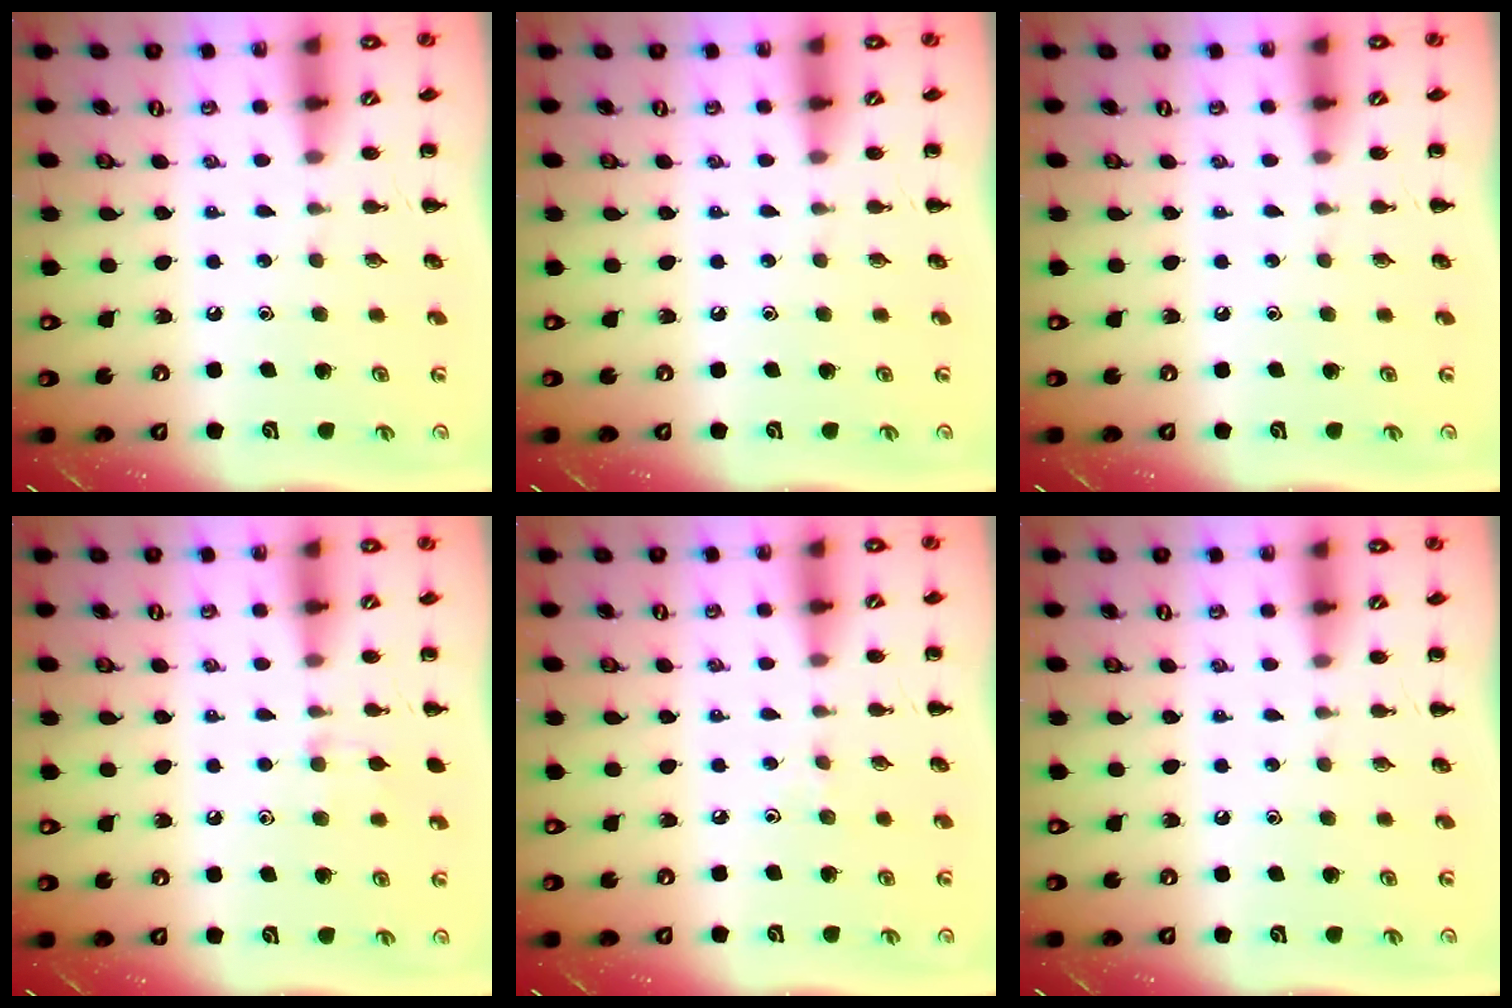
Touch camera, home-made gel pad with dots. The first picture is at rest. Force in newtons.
{"total": 0.0}
{"total": 0.0}
{"total": 6.5, "press": 6.0, "slide": 2.3}
{"total": 2.2, "press": 2.1, "slide": 0.9}
{"total": 0.0}